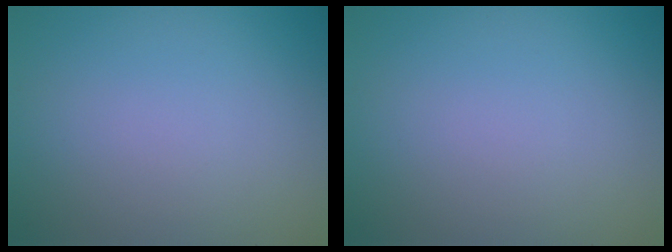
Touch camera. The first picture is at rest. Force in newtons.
{"total": 0.0}